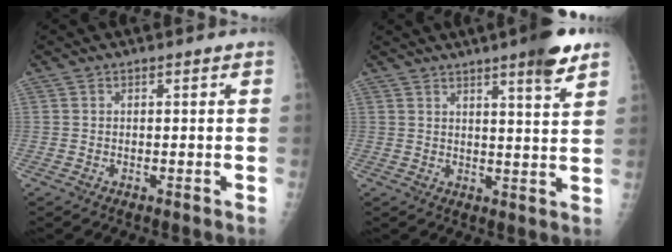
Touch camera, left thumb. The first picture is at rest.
{"total": 8.3, "force": [5.4, 0.8, 6.2], "torque": [-0.077, -0.028, 0.070]}